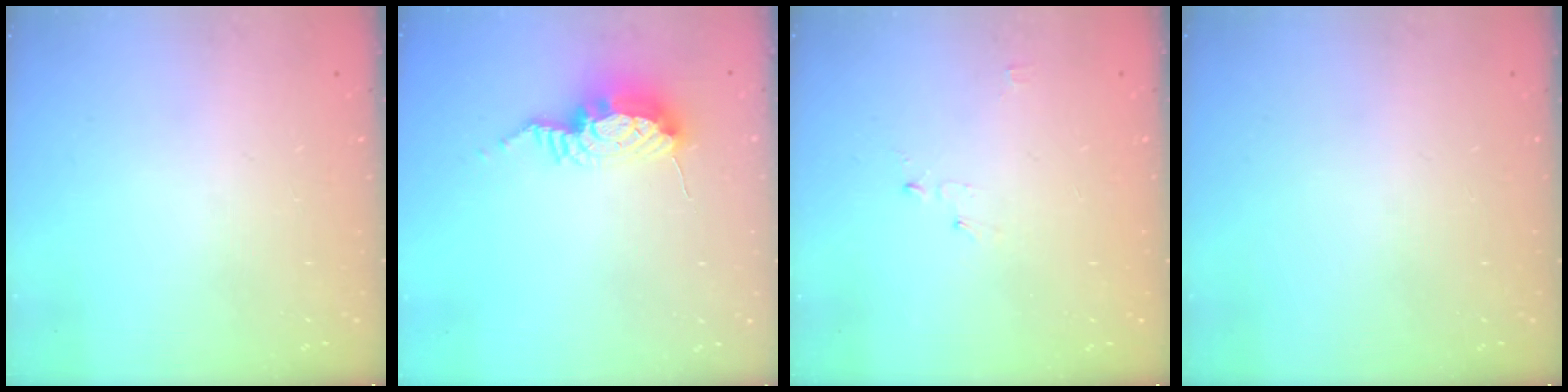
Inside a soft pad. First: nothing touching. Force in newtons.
{"total": 10.4, "press": 10.3, "slide": 1.2}
{"total": 2.5, "press": 2.5, "slide": 0.3}
{"total": 0.0}